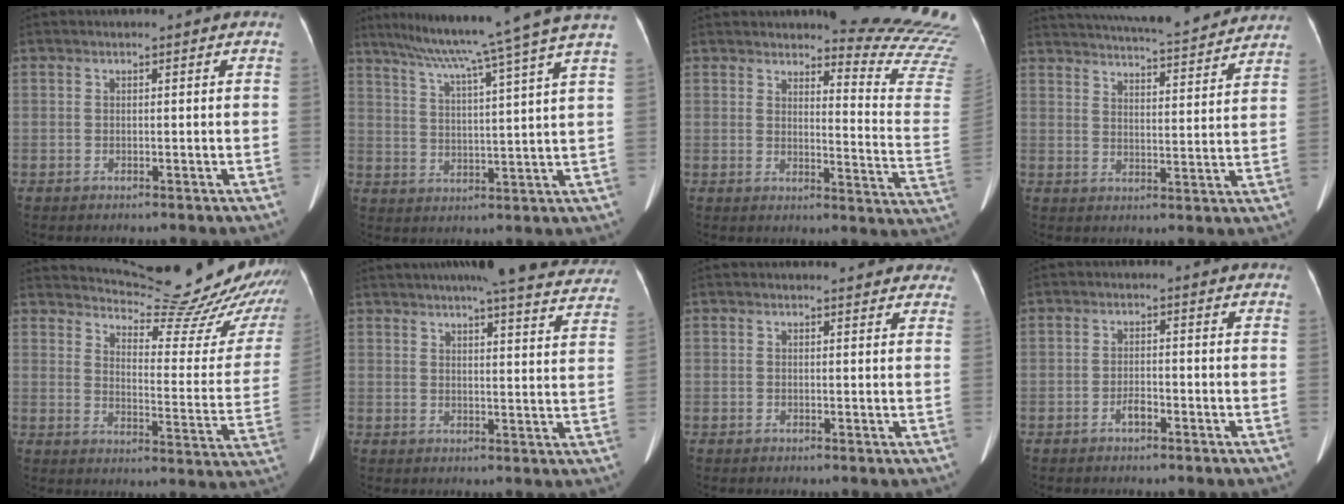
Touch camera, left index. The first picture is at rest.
{"total": 17.9, "force": [14.4, -2.6, 10.2], "torque": [-0.171, -0.009, 0.196]}
{"total": 17.5, "force": [17.1, -0.4, 3.6], "torque": [-0.027, -0.165, 0.168]}
{"total": 21.9, "force": [20.0, 2.7, 8.4], "torque": [-0.138, 0.003, 0.264]}
{"total": 25.2, "force": [24.2, 3.4, 6.3], "torque": [-0.078, -0.112, 0.281]}
{"total": 21.9, "force": [19.5, 2.6, 9.6], "torque": [-0.125, -0.016, 0.226]}
{"total": 6.7, "force": [6.1, 1.9, 2.0], "torque": [-0.008, 0.000, 0.052]}
{"total": 1.7, "force": [-1.2, 0.6, 1.1], "torque": [-0.019, 0.002, -0.021]}